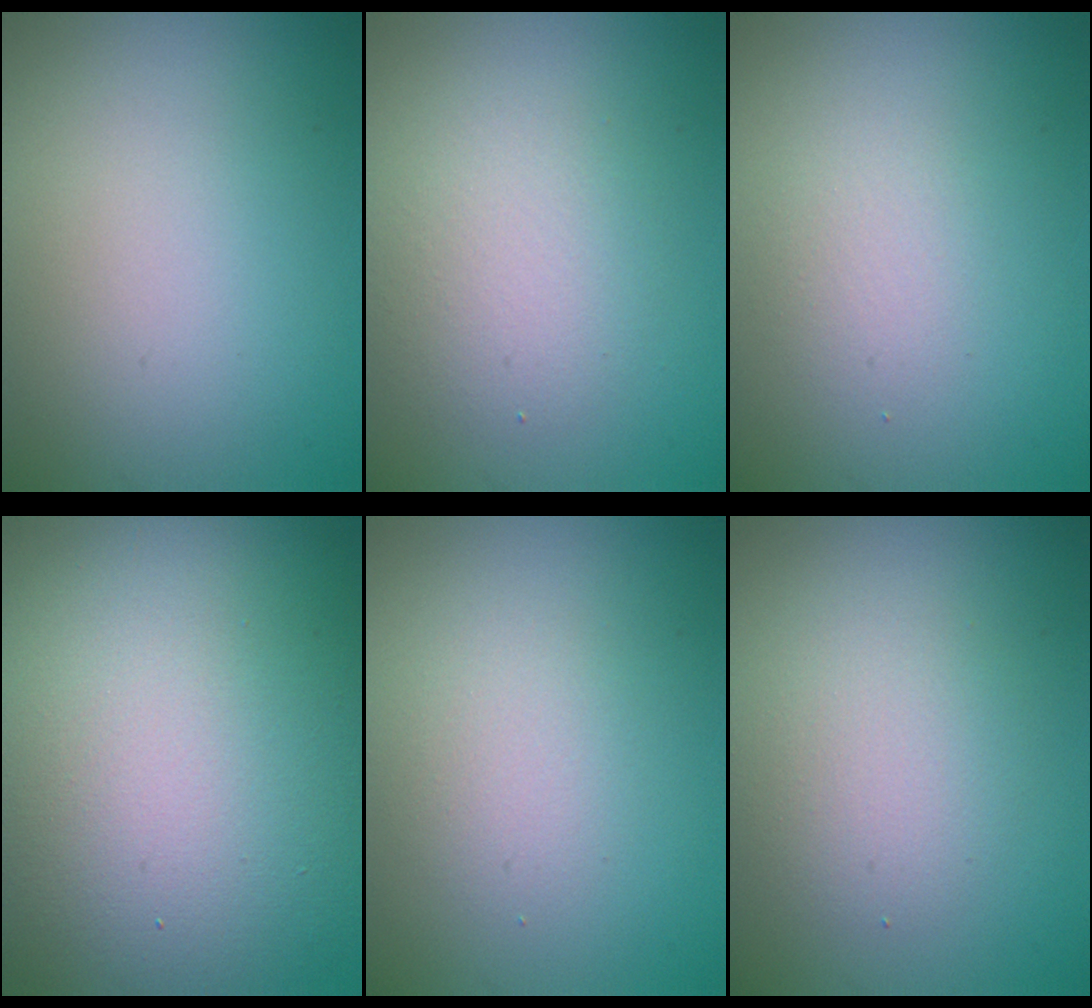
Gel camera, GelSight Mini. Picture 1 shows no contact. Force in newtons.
{"total": 3.2, "press": 3.2, "slide": 0.1}
{"total": 1.4, "press": 1.4, "slide": 0.1}
{"total": 17.7, "press": 17.7, "slide": 0.9}
{"total": 1.9, "press": 1.8, "slide": 0.2}
{"total": 2.8, "press": 2.8, "slide": 0.2}